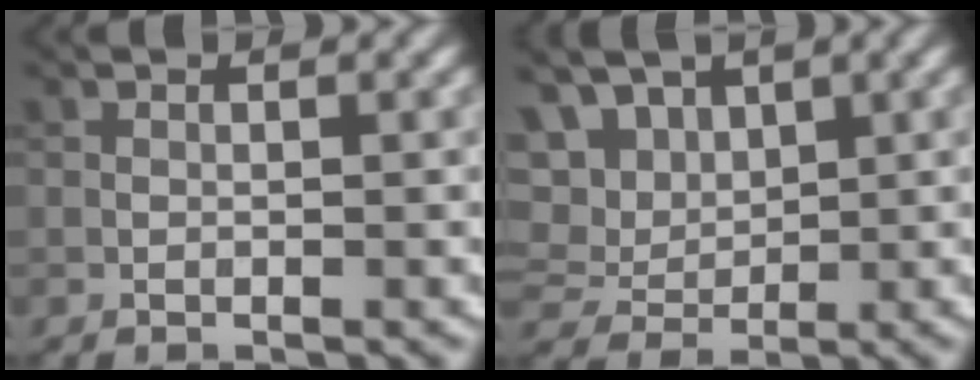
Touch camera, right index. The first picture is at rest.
{"total": 7.5, "force": [3.8, 5.2, 3.7], "torque": [-0.086, 0.016, 0.052]}